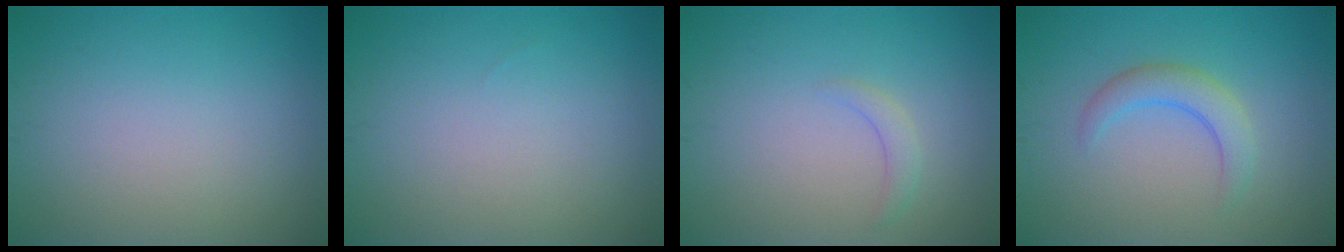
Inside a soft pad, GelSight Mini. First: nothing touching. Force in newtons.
{"total": 0.0}
{"total": 1.2, "press": 1.2, "slide": 0.2}
{"total": 2.8, "press": 2.8, "slide": 0.2}